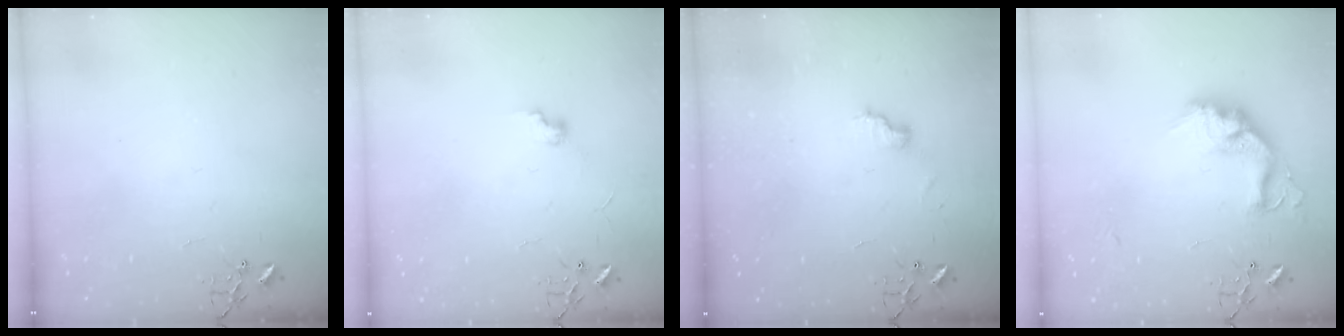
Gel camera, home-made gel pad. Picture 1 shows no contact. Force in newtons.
{"total": 5.9, "press": 5.9, "slide": 0.7}
{"total": 6.7, "press": 6.6, "slide": 0.7}
{"total": 16.9, "press": 16.9, "slide": 1.2}